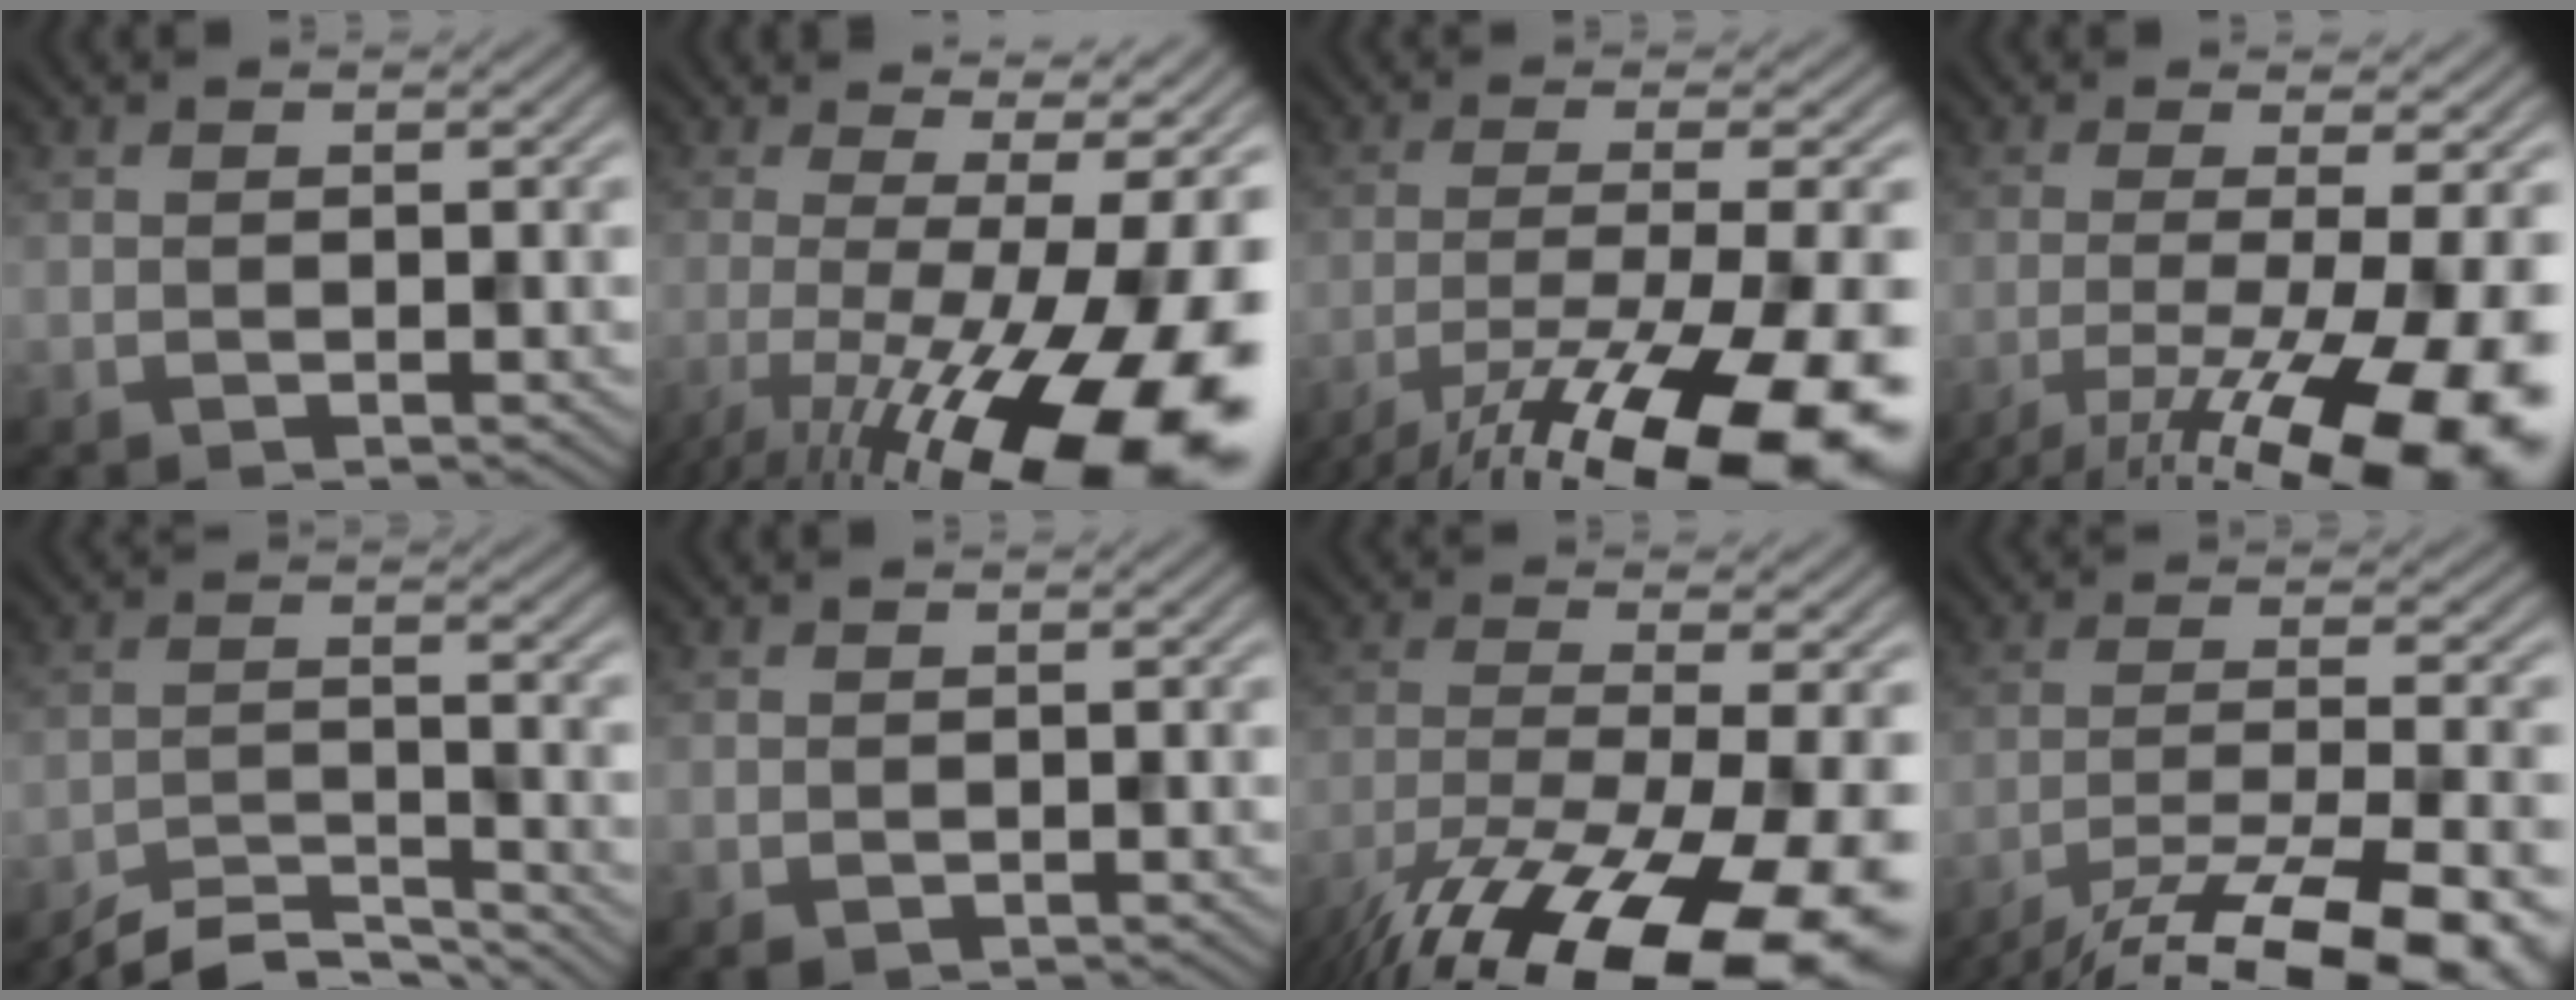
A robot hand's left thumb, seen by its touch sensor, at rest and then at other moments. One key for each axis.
{"total": 19.6, "fx": -6.4, "fy": 5.6, "fz": 17.7, "tx": -0.255, "ty": -0.019, "tz": -0.094}
{"total": 17.4, "fx": -11.1, "fy": 3.8, "fz": 12.8, "tx": -0.211, "ty": -0.030, "tz": -0.172}
{"total": 15.6, "fx": -7.9, "fy": 3.7, "fz": 12.9, "tx": -0.191, "ty": -0.018, "tz": -0.115}
{"total": 6.2, "fx": -5.7, "fy": 1.0, "fz": 2.1, "tx": -0.044, "ty": -0.007, "tz": -0.105}
{"total": 0.6, "fx": 0.1, "fy": 0.5, "fz": 0.3, "tx": -0.008, "ty": -0.003, "tz": 0.006}
{"total": 18.3, "fx": -11.7, "fy": 5.2, "fz": 13.2, "tx": -0.255, "ty": -0.053, "tz": -0.178}
{"total": 17.2, "fx": -13.8, "fy": 3.9, "fz": 9.5, "tx": -0.146, "ty": -0.025, "tz": -0.199}